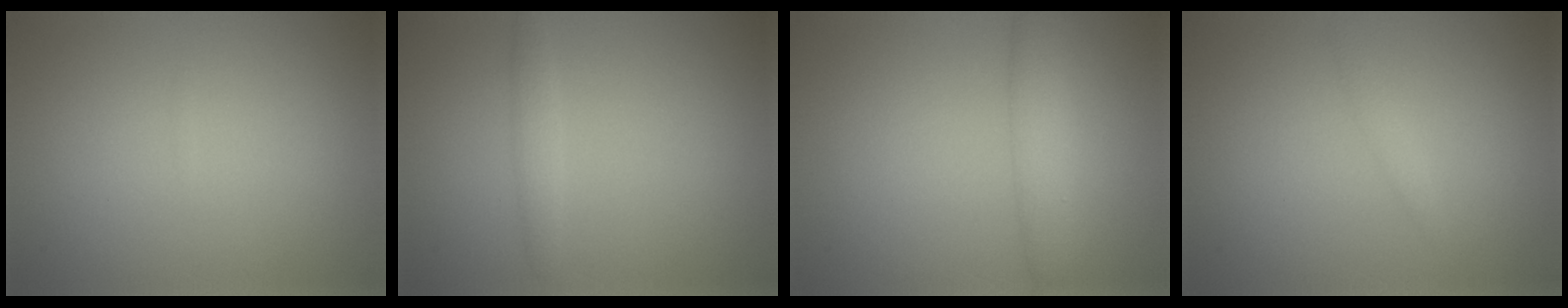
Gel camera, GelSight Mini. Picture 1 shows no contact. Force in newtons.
{"total": 1.4, "press": 1.4, "slide": 0.1}
{"total": 2.9, "press": 2.9, "slide": 0.1}
{"total": 0.9, "press": 0.9, "slide": 0.1}